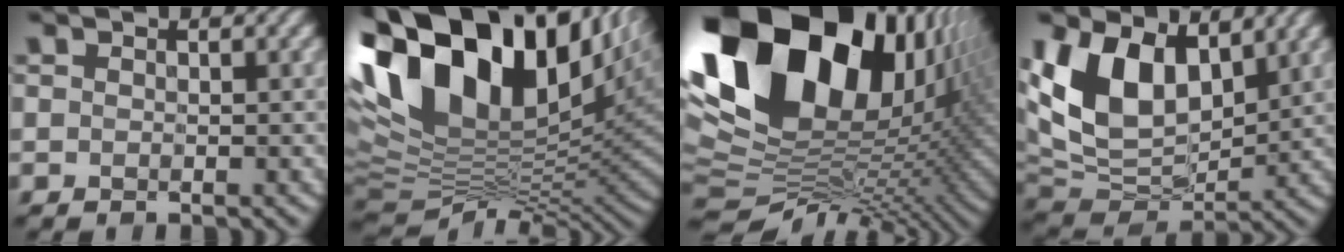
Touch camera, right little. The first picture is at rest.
{"total": 18.5, "force": [5.8, 10.7, 13.9], "torque": [-0.279, 0.016, 0.120]}
{"total": 19.7, "force": [6.0, 12.8, 13.8], "torque": [-0.286, 0.024, 0.110]}
{"total": 10.9, "force": [3.6, 6.9, 7.7], "torque": [-0.177, 0.002, 0.065]}